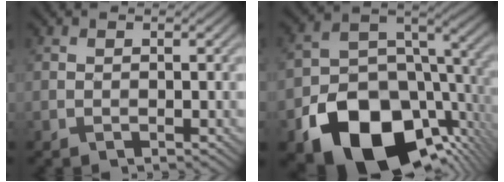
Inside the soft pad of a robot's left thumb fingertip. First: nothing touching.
{"total": 17.9, "force": [-8.8, 11.8, 10.2], "torque": [-0.183, -0.052, -0.138]}